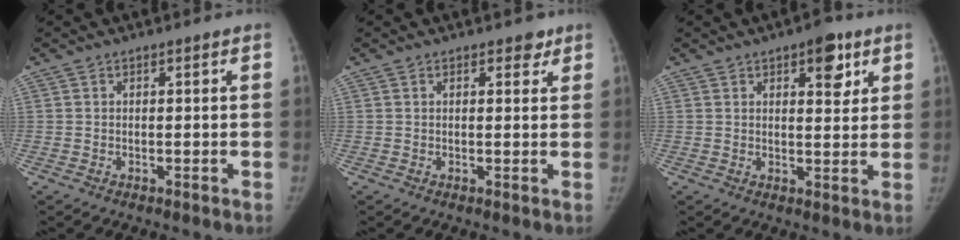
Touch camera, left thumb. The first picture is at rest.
{"total": 2.2, "force": [1.4, 1.2, 1.1], "torque": [0.007, -0.007, 0.013]}
{"total": 6.5, "force": [3.4, 2.9, 4.6], "torque": [-0.037, -0.015, 0.042]}